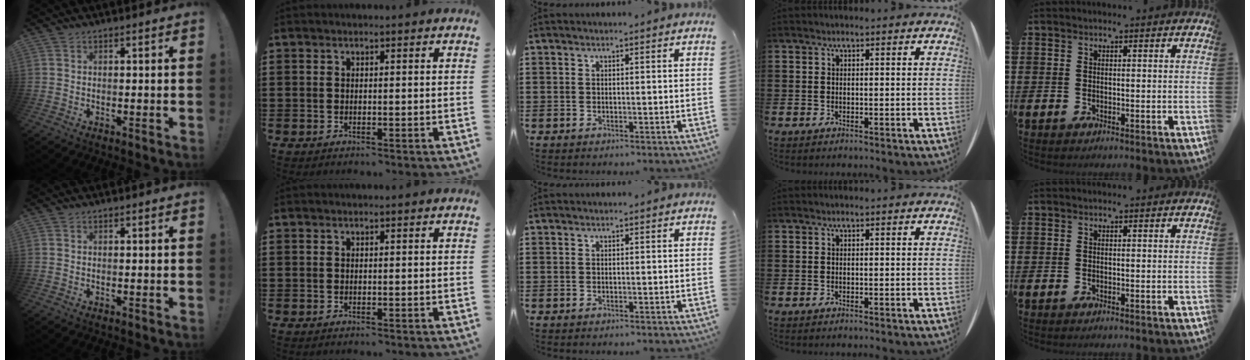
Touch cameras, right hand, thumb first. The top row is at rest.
{}